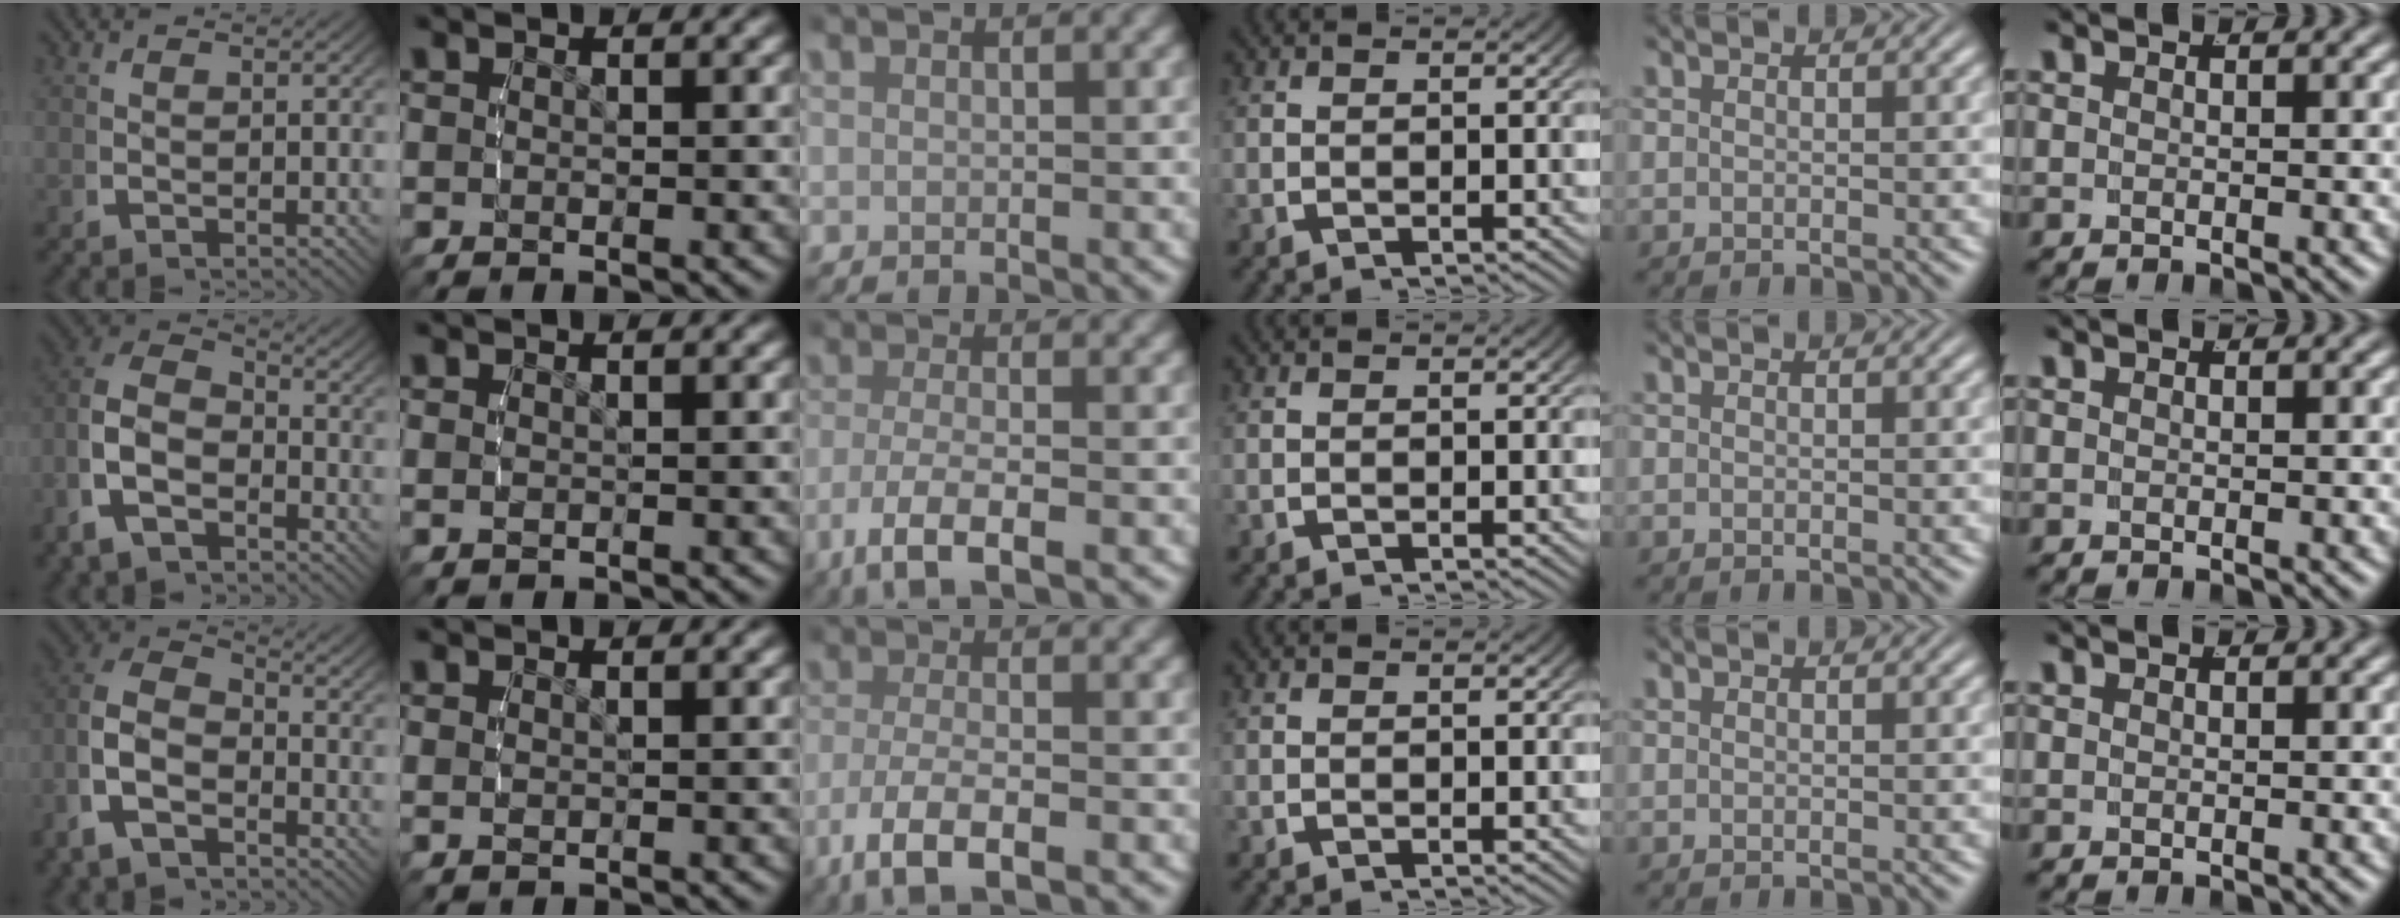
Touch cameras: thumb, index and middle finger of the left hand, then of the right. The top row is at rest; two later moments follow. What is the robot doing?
{"motion": "lift_and_place", "object": "cloth"}